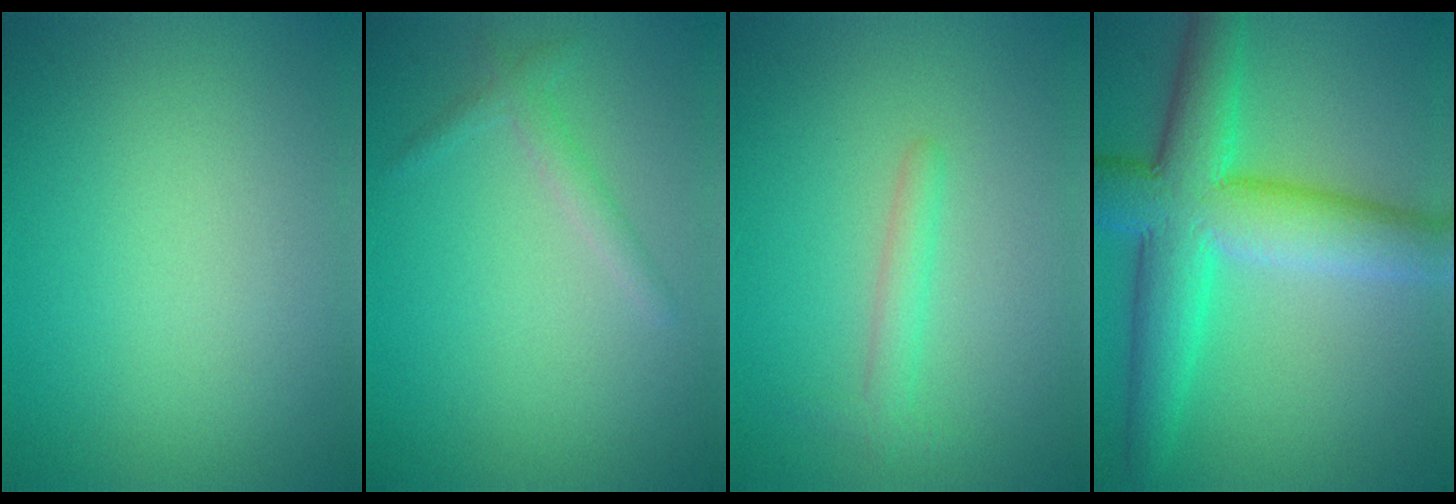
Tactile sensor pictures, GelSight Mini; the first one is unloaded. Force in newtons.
{"total": 1.5, "press": 1.4, "slide": 0.1}
{"total": 1.7, "press": 1.7, "slide": 0.1}
{"total": 9.6, "press": 9.6, "slide": 0.2}